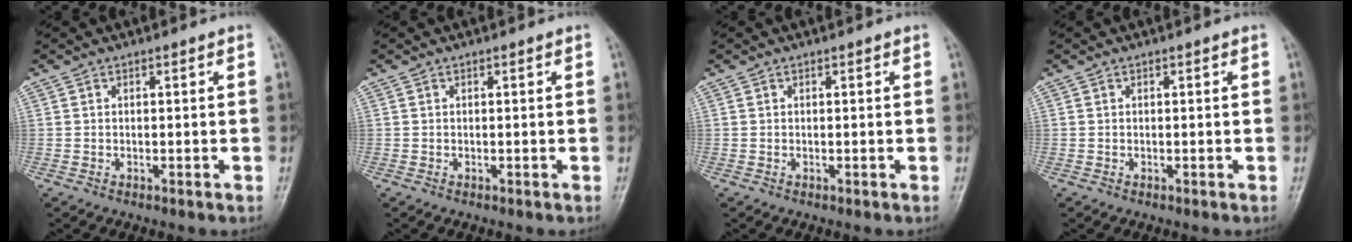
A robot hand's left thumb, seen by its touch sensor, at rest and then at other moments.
{"total": 0.0}
{"total": 0.0}
{"total": 0.0}